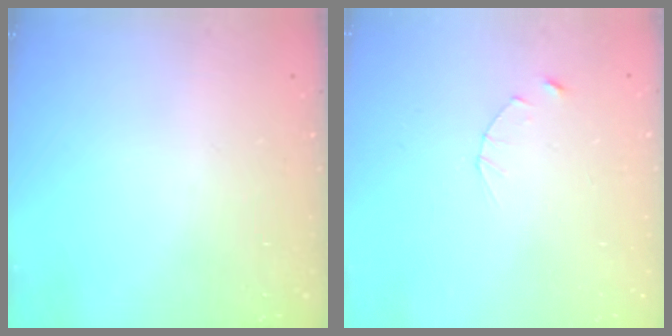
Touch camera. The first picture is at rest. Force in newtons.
{"total": 2.5, "press": 2.4, "slide": 0.3}